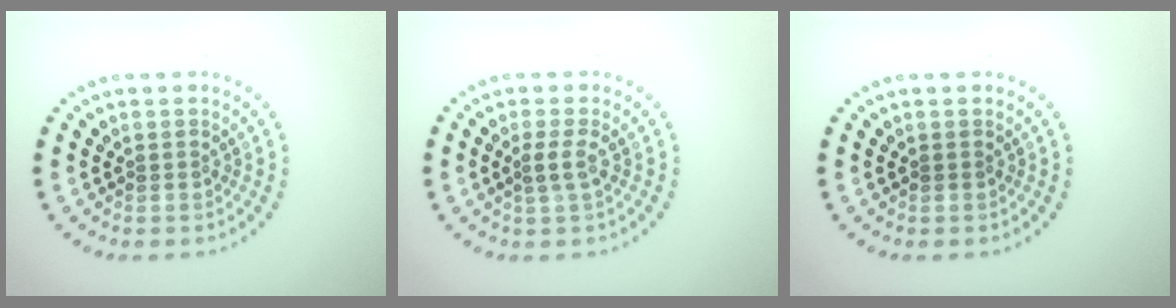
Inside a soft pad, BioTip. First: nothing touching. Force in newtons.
{"total": 1.6, "press": 1.3, "slide": 1.0}
{"total": 0.0}